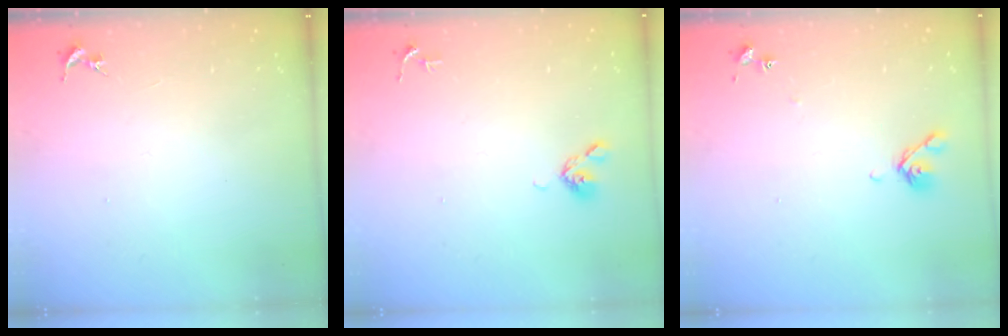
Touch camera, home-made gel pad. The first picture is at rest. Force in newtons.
{"total": 5.2, "press": 5.1, "slide": 0.9}
{"total": 7.1, "press": 7.0, "slide": 0.8}